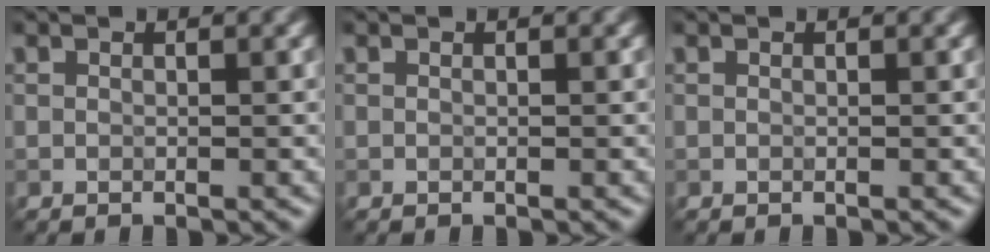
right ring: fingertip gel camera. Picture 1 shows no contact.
{"total": 0.0}
{"total": 0.0}